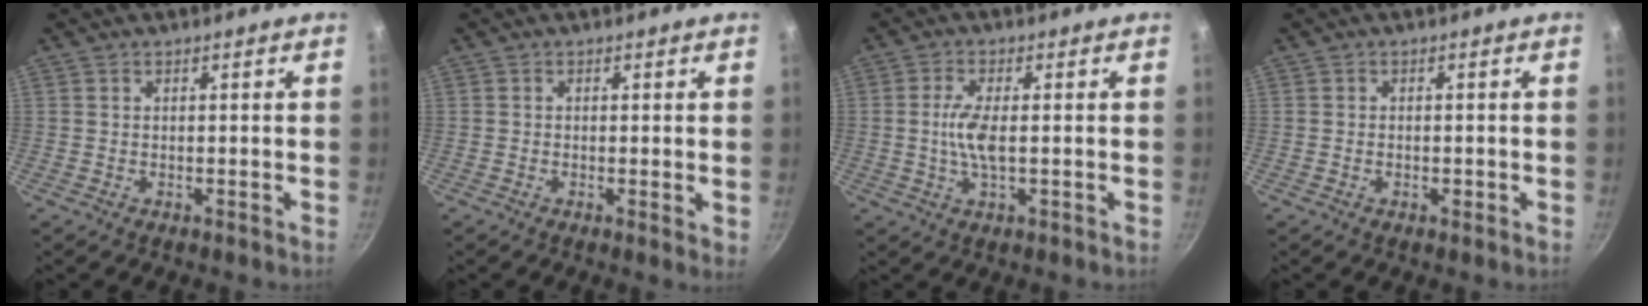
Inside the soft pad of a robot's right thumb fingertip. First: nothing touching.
{"total": 1.7, "force": [0.0, 0.5, 1.6], "torque": [-0.022, -0.004, -0.004]}
{"total": 5.4, "force": [-0.1, 1.7, 5.1], "torque": [-0.116, 0.000, -0.005]}
{"total": 1.4, "force": [-0.5, 0.9, 1.0], "torque": [-0.016, 0.003, -0.009]}